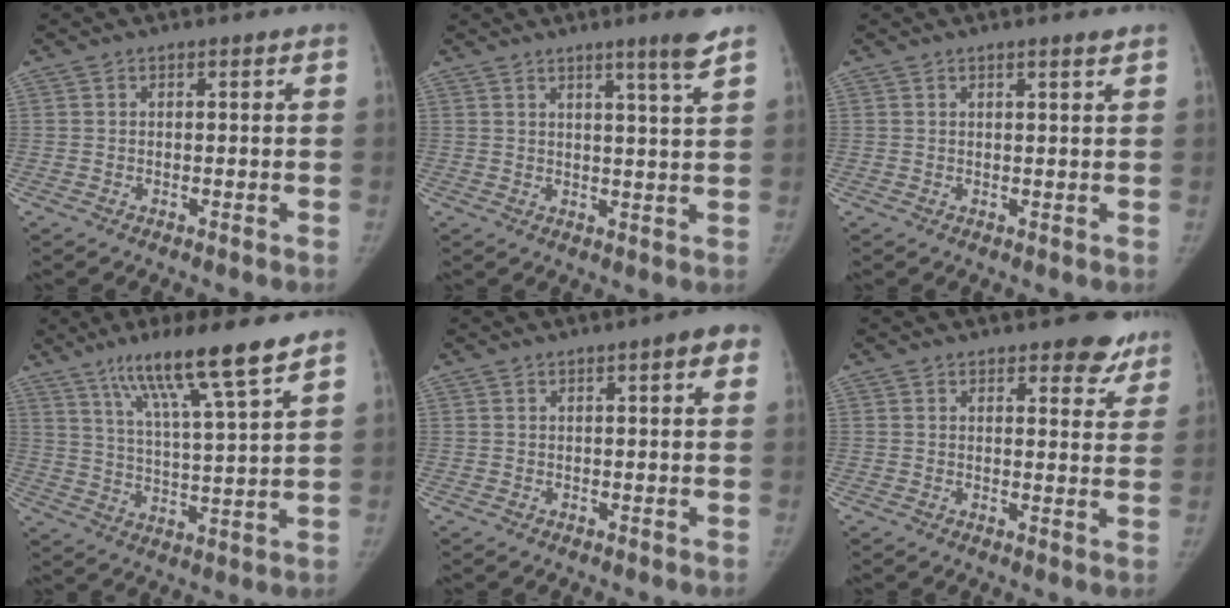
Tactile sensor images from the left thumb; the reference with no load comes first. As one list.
[{"total": 5.7, "force": [3.9, -0.5, 4.1], "torque": [-0.059, -0.030, 0.058]}, {"total": 1.7, "force": [1.2, -0.2, 1.1], "torque": [-0.018, -0.009, 0.020]}, {"total": 14.5, "force": [9.8, 0.5, 10.7], "torque": [-0.181, -0.045, 0.168]}, {"total": 4.1, "force": [1.7, 0.8, 3.6], "torque": [-0.038, 0.002, 0.017]}, {"total": 6.6, "force": [4.9, 2.8, 3.4], "torque": [-0.002, -0.026, 0.054]}]